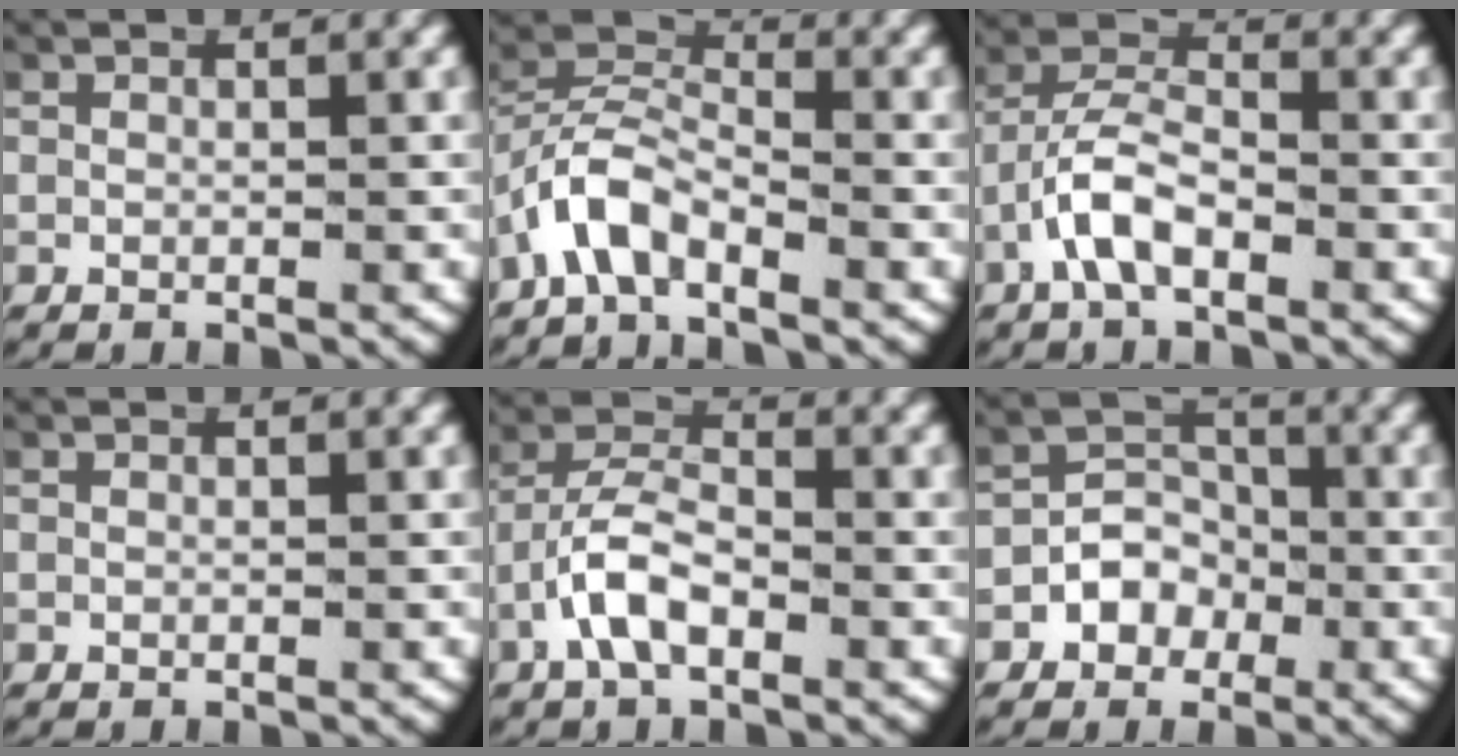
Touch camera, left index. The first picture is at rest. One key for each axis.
{"total": 3.6, "fx": -1.5, "fy": 2.3, "fz": 2.3, "tx": -0.054, "ty": 0.001, "tz": -0.039}
{"total": 3.7, "fx": -1.3, "fy": 2.1, "fz": 2.7, "tx": -0.064, "ty": -0.007, "tz": -0.025}
{"total": 0.0}
{"total": 4.1, "fx": -1.5, "fy": 2.4, "fz": 3.0, "tx": -0.066, "ty": -0.009, "tz": -0.026}
{"total": 4.5, "fx": -1.4, "fy": 4.0, "fz": 1.6, "tx": -0.041, "ty": -0.009, "tz": -0.026}